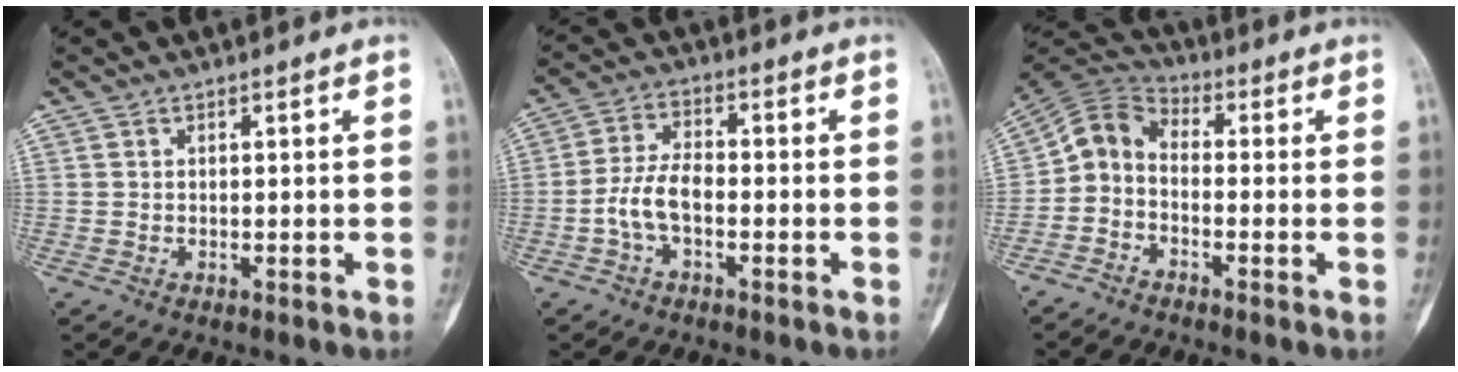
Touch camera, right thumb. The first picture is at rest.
{"total": 6.5, "force": [-1.9, 3.2, 5.3], "torque": [-0.106, 0.025, -0.043]}
{"total": 6.7, "force": [-2.0, 4.6, 4.5], "torque": [-0.074, 0.035, -0.062]}